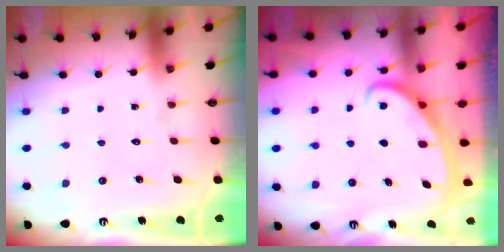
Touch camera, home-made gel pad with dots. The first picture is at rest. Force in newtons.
{"total": 3.0, "press": 3.0, "slide": 0.3}